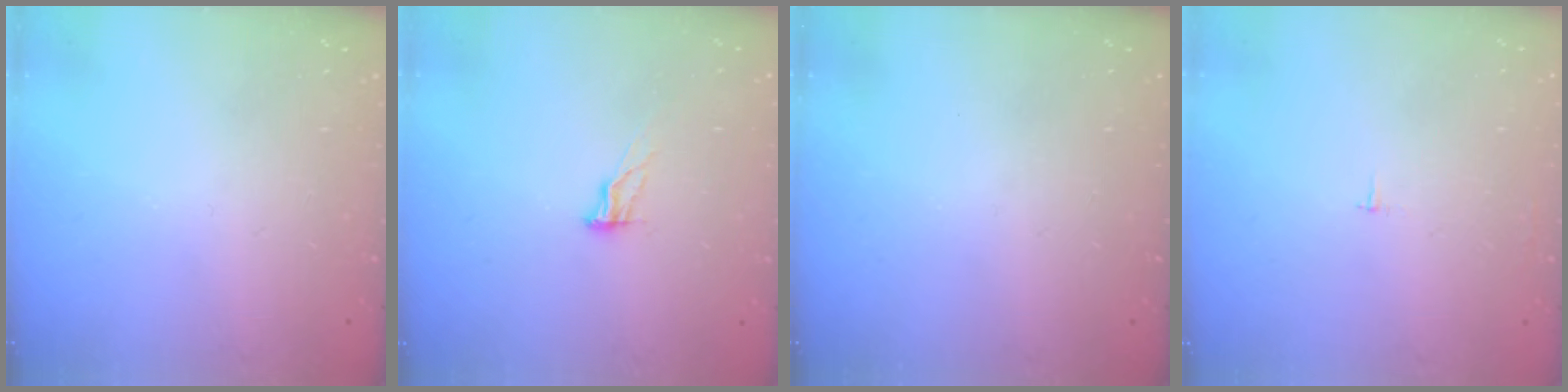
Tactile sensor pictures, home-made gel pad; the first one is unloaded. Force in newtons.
{"total": 7.9, "press": 7.6, "slide": 2.2}
{"total": 0.0}
{"total": 1.8, "press": 1.8, "slide": 0.1}